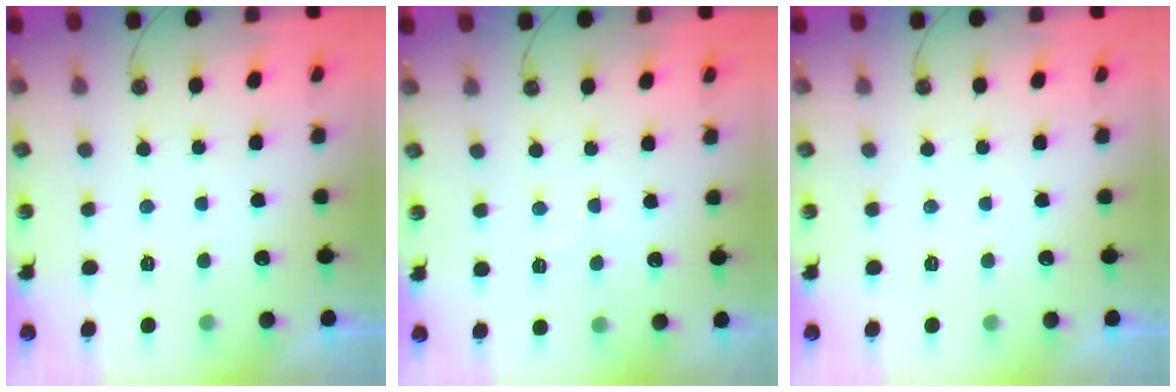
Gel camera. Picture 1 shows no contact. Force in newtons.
{"total": 5.1, "press": 5.1, "slide": 0.5}
{"total": 0.0}